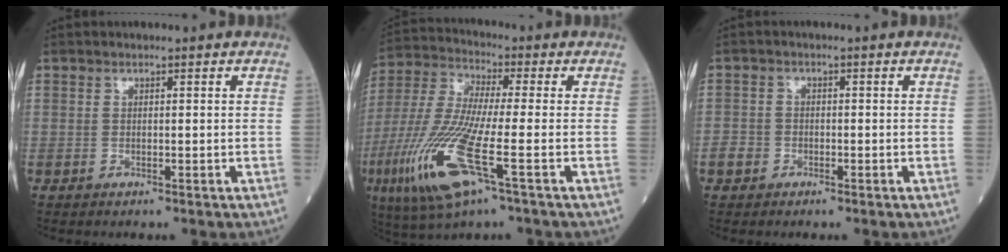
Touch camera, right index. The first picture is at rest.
{"total": 15.8, "force": [-5.6, 1.9, 14.6], "torque": [-0.329, -0.025, -0.109]}
{"total": 2.2, "force": [-1.2, 1.8, 0.5], "torque": [-0.009, 0.007, -0.026]}